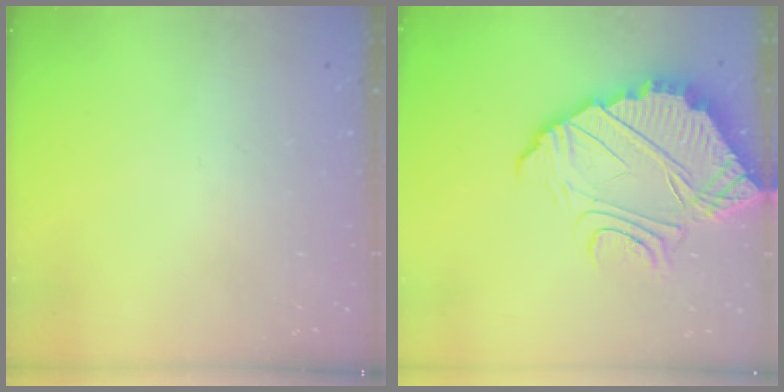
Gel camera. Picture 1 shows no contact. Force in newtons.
{"total": 10.2, "press": 10.1, "slide": 0.7}